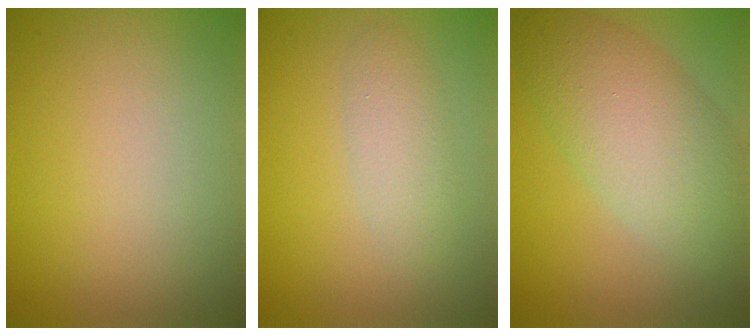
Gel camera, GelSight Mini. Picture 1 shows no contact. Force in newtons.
{"total": 2.5, "press": 2.5, "slide": 0.1}
{"total": 7.2, "press": 7.2, "slide": 0.4}